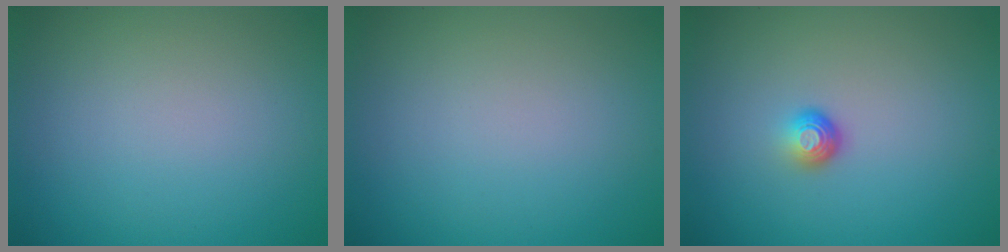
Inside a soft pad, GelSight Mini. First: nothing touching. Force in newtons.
{"total": 0.0}
{"total": 1.6, "press": 1.0, "slide": 1.2}